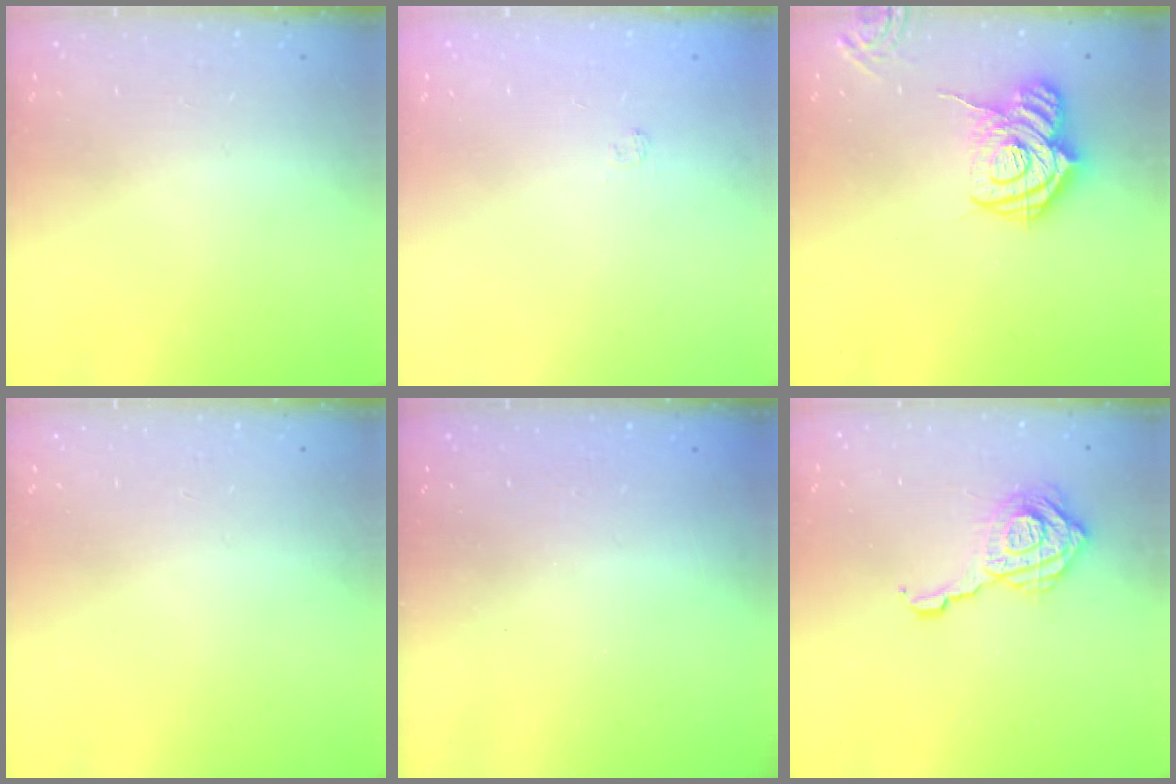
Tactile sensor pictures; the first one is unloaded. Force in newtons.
{"total": 1.7, "press": 1.2, "slide": 1.1}
{"total": 14.7, "press": 14.6, "slide": 1.5}
{"total": 0.0}
{"total": 2.4, "press": 2.3, "slide": 0.8}
{"total": 13.8, "press": 13.8, "slide": 1.3}